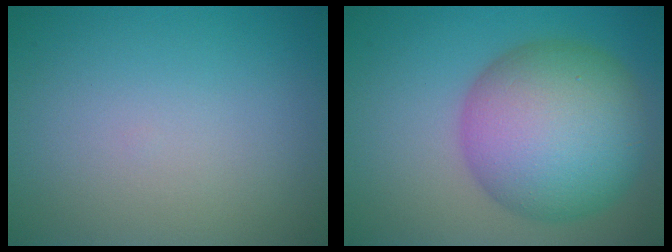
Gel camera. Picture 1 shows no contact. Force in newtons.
{"total": 11.9, "press": 11.9, "slide": 0.3}